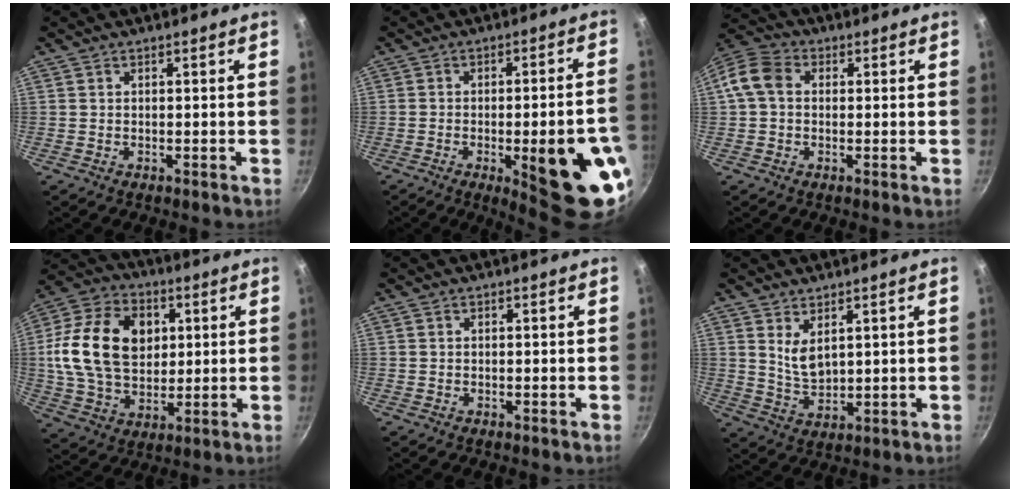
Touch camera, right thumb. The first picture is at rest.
{"total": 18.7, "force": [-6.3, 4.6, 17.0], "torque": [-0.189, 0.022, -0.073]}
{"total": 7.6, "force": [0.8, 5.9, 4.7], "torque": [-0.081, 0.020, -0.002]}
{"total": 20.3, "force": [3.4, 14.5, 13.8], "torque": [-0.234, 0.007, 0.055]}
{"total": 0.0}
{"total": 5.1, "force": [2.6, 2.5, 3.6], "torque": [-0.058, -0.031, 0.056]}